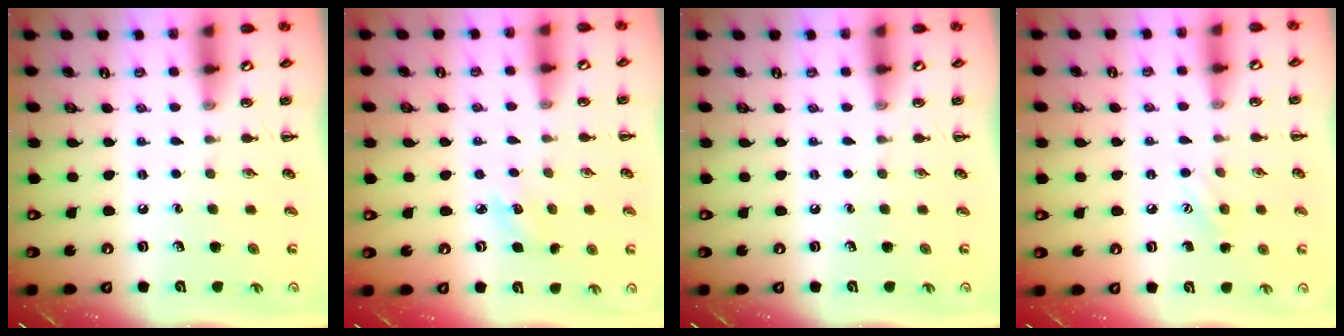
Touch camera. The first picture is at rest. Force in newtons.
{"total": 3.9, "press": 3.8, "slide": 1.1}
{"total": 0.0}
{"total": 6.2, "press": 6.0, "slide": 1.5}